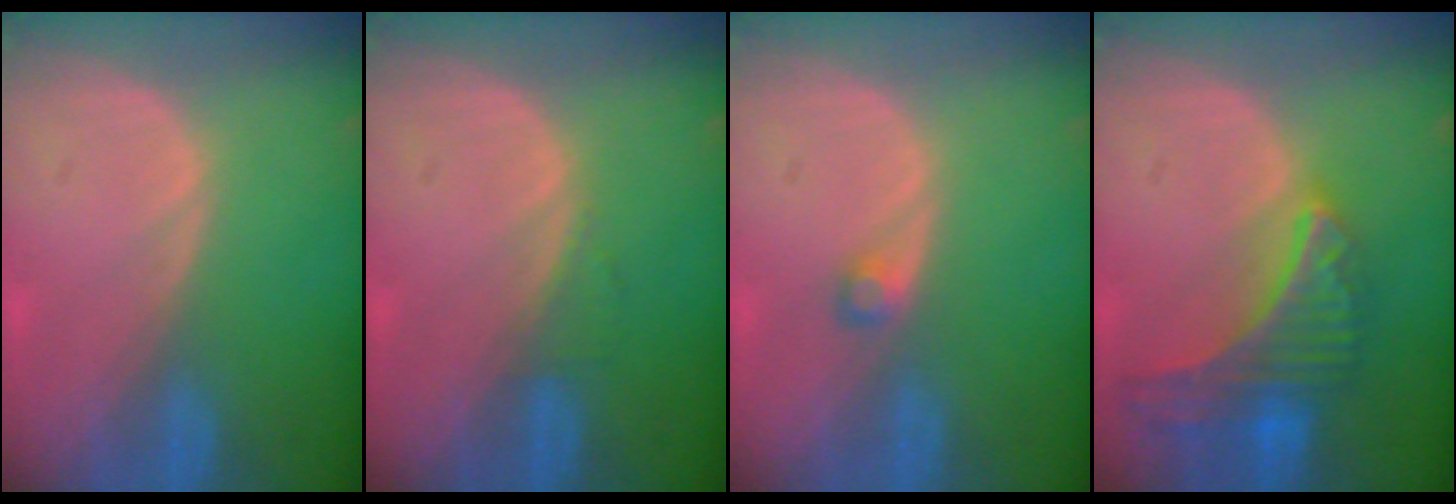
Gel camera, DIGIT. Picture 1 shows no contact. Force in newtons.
{"total": 0.7, "press": 0.7, "slide": 0.1}
{"total": 1.5, "press": 1.4, "slide": 0.2}
{"total": 9.3, "press": 8.2, "slide": 4.4}